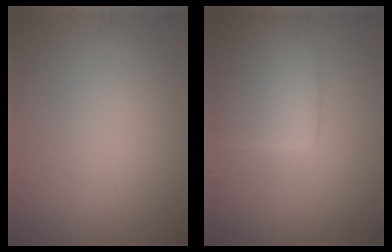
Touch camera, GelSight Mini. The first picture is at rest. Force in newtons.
{"total": 6.7, "press": 6.7, "slide": 0.3}